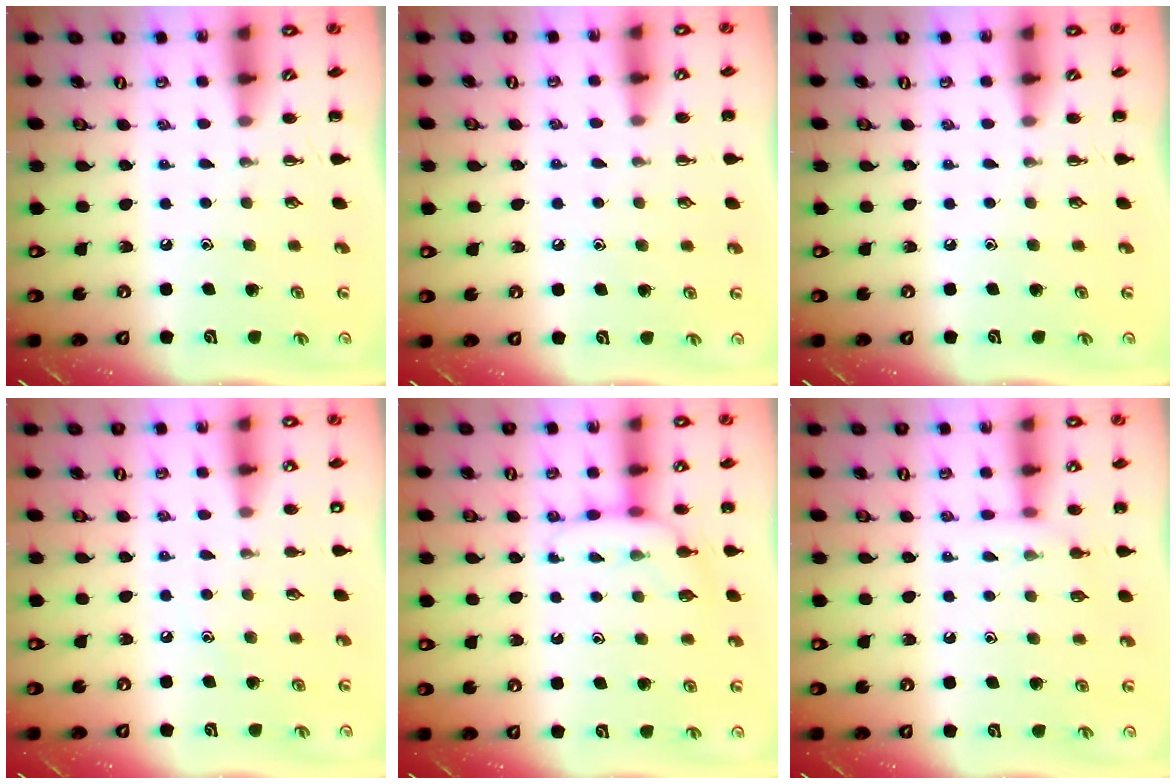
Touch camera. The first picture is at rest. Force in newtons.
{"total": 7.0, "press": 6.6, "slide": 2.3}
{"total": 0.0}
{"total": 6.6, "press": 6.5, "slide": 1.2}
{"total": 8.1, "press": 7.9, "slide": 1.5}
{"total": 5.6, "press": 5.4, "slide": 1.5}